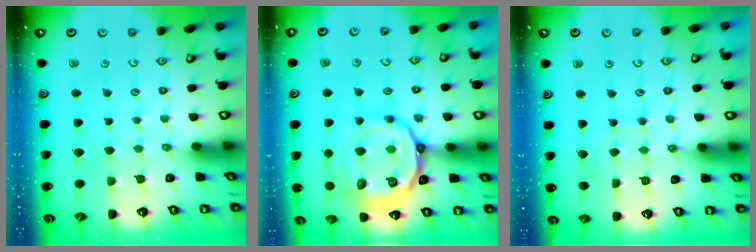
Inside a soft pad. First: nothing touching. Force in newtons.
{"total": 20.5, "press": 20.4, "slide": 2.3}
{"total": 5.0, "press": 4.9, "slide": 0.5}